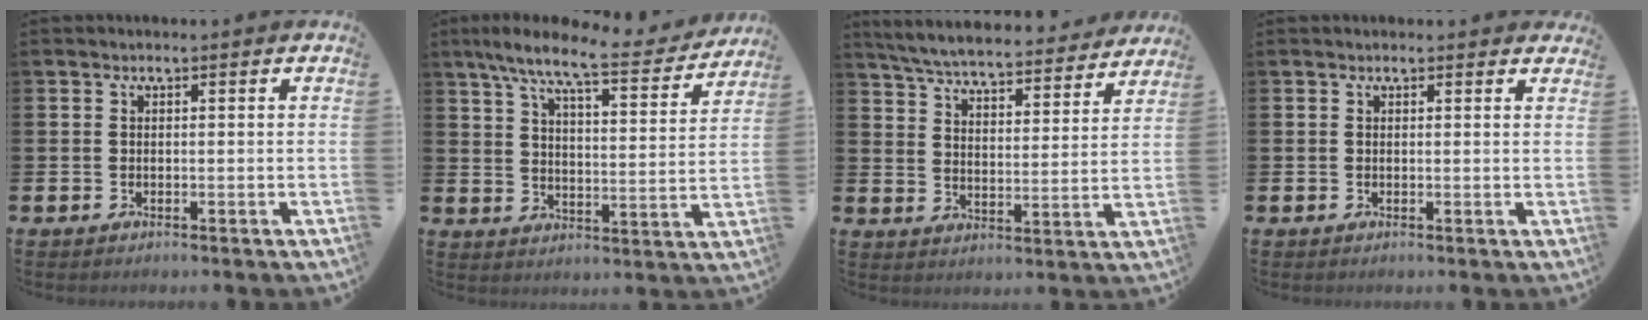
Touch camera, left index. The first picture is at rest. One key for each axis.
{"total": 9.3, "fx": 7.9, "fy": 1.2, "fz": 4.6, "tx": -0.105, "ty": -0.045, "tz": 0.132}
{"total": 6.3, "fx": 6.1, "fy": 0.6, "fz": 1.5, "tx": -0.058, "ty": -0.044, "tz": 0.104}
{"total": 0.7, "fx": 0.6, "fy": 0.3, "fz": 0.1, "tx": 0.010, "ty": -0.003, "tz": 0.008}